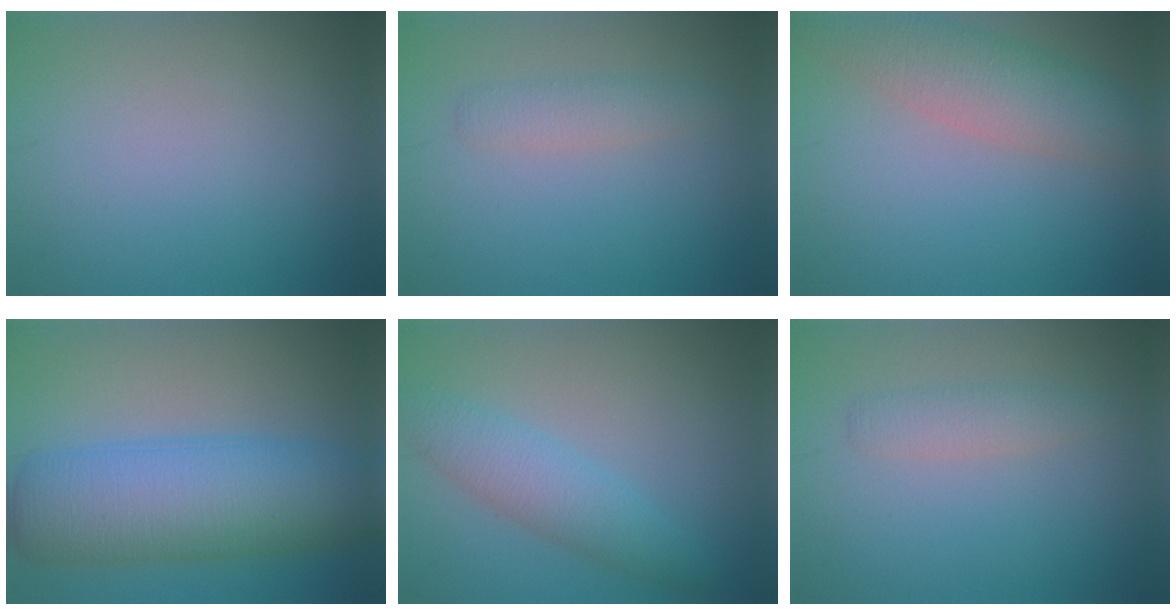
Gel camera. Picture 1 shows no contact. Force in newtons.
{"total": 1.9, "press": 1.9, "slide": 0.1}
{"total": 5.7, "press": 5.6, "slide": 0.1}
{"total": 10.8, "press": 10.8, "slide": 0.2}
{"total": 4.1, "press": 4.1, "slide": 0.0}
{"total": 1.9, "press": 1.9, "slide": 0.1}